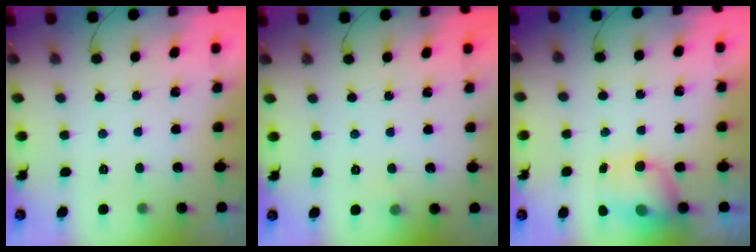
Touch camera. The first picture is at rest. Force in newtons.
{"total": 4.0, "press": 3.9, "slide": 1.0}
{"total": 7.1, "press": 7.1, "slide": 1.0}